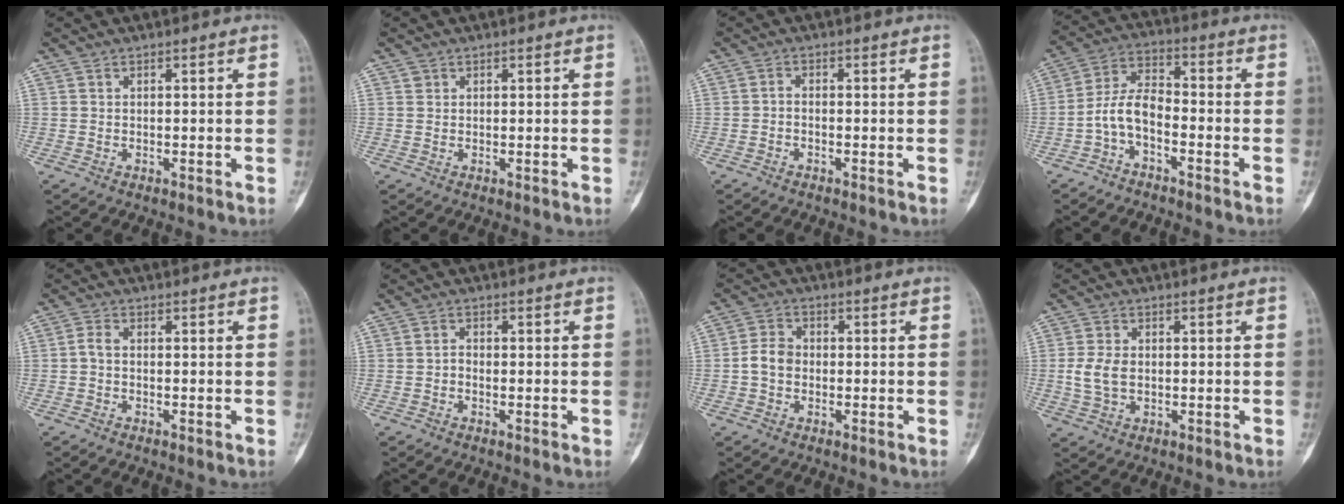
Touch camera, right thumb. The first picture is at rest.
{"total": 0.8, "force": [0.4, 0.7, 0.1], "torque": [0.007, 0.000, 0.005]}
{"total": 1.1, "force": [-0.6, 0.5, 0.7], "torque": [-0.012, 0.007, -0.016]}
{"total": 7.2, "force": [-3.0, 3.6, 5.5], "torque": [-0.108, 0.044, -0.069]}
{"total": 1.8, "force": [-0.3, 1.1, 1.4], "torque": [-0.029, 0.003, -0.012]}
{"total": 1.4, "force": [-0.5, 1.0, 0.8], "torque": [-0.009, 0.004, -0.013]}
{"total": 4.4, "force": [-0.7, 3.5, 2.6], "torque": [-0.041, 0.014, -0.021]}
{"total": 5.1, "force": [-0.2, 3.5, 3.8], "torque": [-0.080, 0.005, -0.001]}